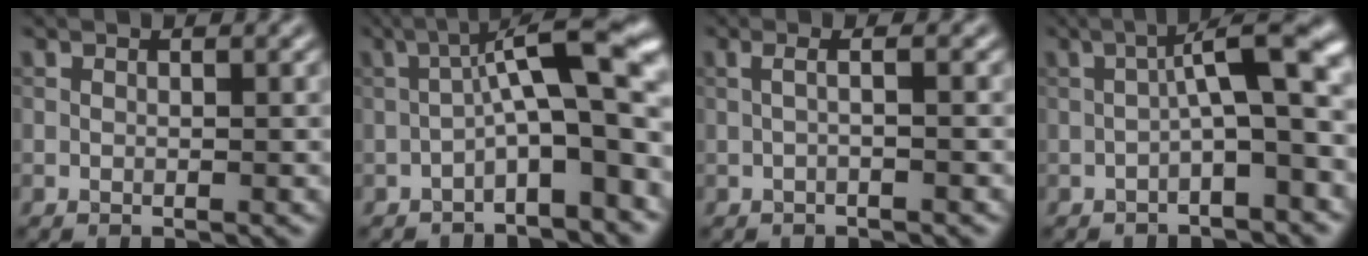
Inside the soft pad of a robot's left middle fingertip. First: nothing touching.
{"total": 8.9, "force": [-1.8, 1.9, 8.5], "torque": [-0.126, 0.036, -0.039]}
{"total": 1.5, "force": [-0.1, 0.2, 1.4], "torque": [-0.028, 0.000, -0.009]}
{"total": 6.2, "force": [-0.8, 1.2, 6.0], "torque": [-0.090, 0.027, -0.021]}